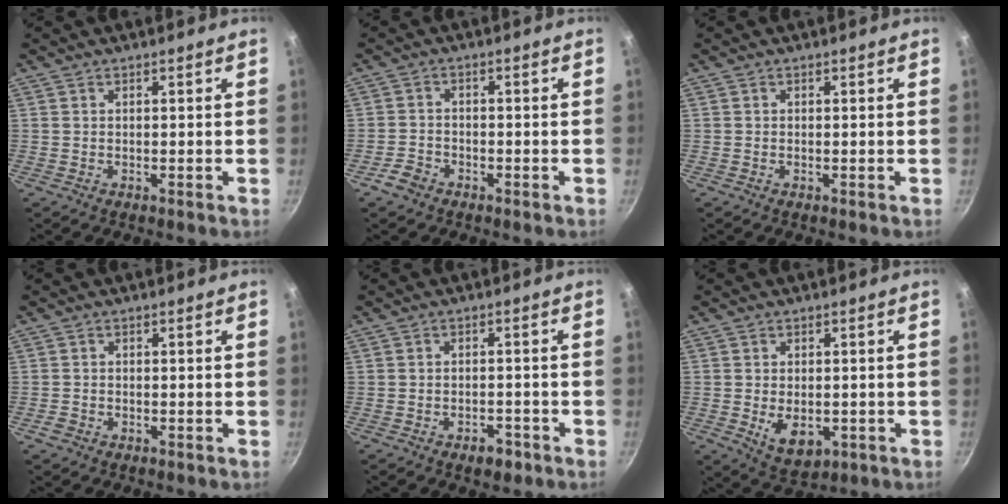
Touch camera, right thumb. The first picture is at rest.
{"total": 3.4, "force": [-2.3, 2.2, 1.2], "torque": [-0.023, 0.025, -0.043]}
{"total": 0.0}
{"total": 1.6, "force": [-0.9, 1.2, 0.6], "torque": [-0.012, 0.005, -0.015]}
{"total": 3.9, "force": [-2.3, 2.2, 2.1], "torque": [-0.020, 0.021, -0.026]}
{"total": 7.3, "force": [-1.4, 4.8, 5.4], "torque": [-0.070, -0.008, -0.007]}